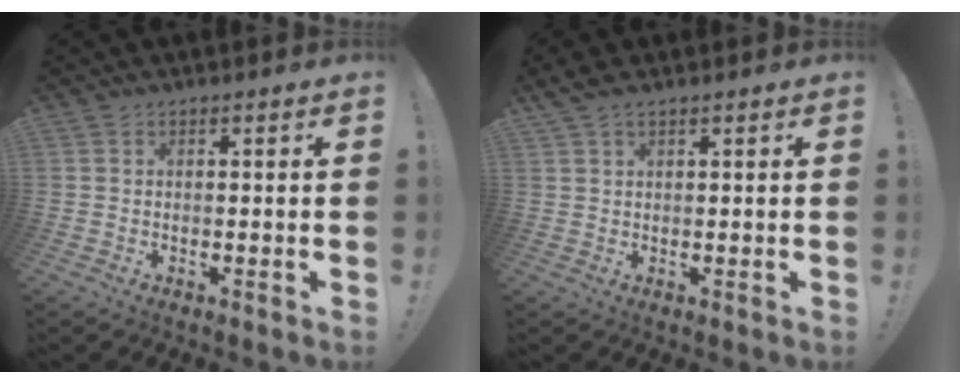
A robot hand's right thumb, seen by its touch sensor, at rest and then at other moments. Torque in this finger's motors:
{"motor_torque": [-0.97, 1.13, 0.18, 0.01, 0.01]}